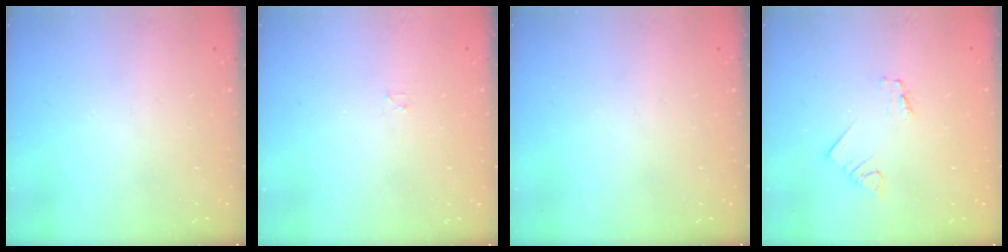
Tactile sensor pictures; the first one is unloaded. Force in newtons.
{"total": 1.2, "press": 1.2, "slide": 0.2}
{"total": 0.0}
{"total": 1.6, "press": 1.6, "slide": 0.1}